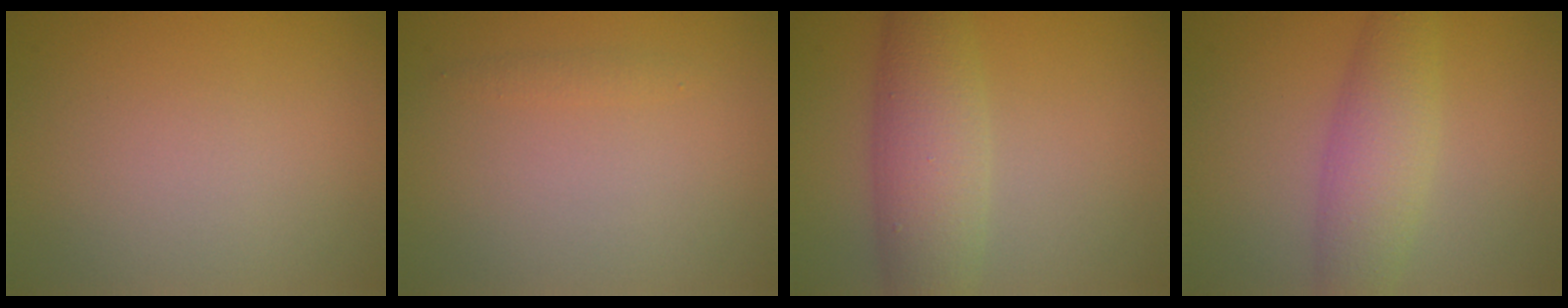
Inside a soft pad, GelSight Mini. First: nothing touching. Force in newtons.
{"total": 0.7, "press": 0.7, "slide": 0.0}
{"total": 5.8, "press": 5.8, "slide": 0.3}
{"total": 4.4, "press": 4.4, "slide": 0.1}